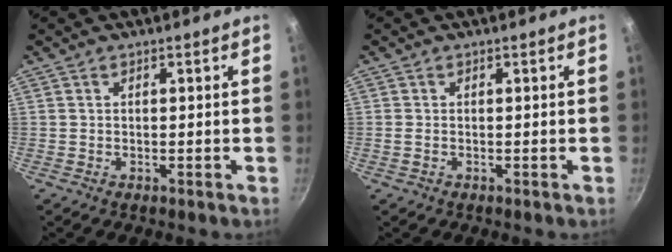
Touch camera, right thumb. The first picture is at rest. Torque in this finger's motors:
{"motor_torque": [-0.06, -0.06, -0.58, 0.15, 0.01]}